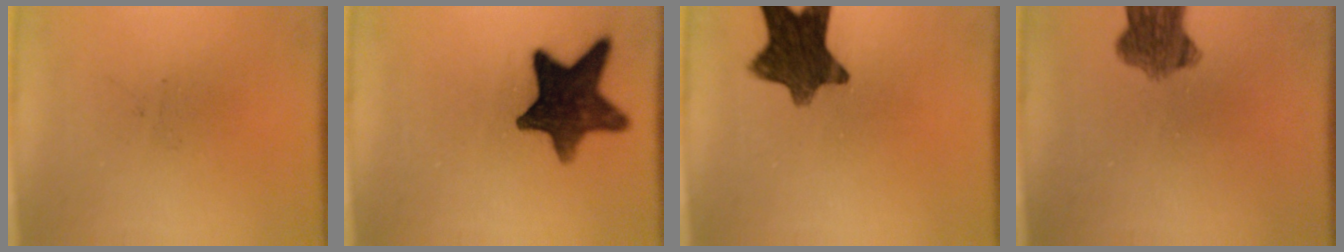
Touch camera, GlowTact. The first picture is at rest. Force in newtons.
{"total": 13.6}
{"total": 10.7}
{"total": 7.2}